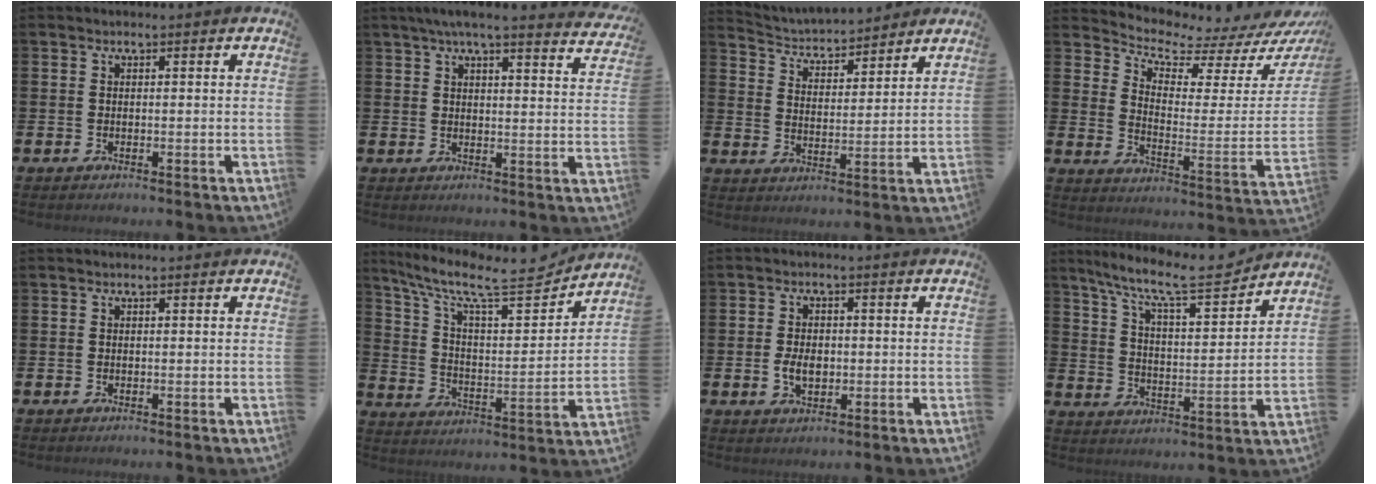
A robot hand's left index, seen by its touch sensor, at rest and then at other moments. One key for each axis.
{"total": 5.3, "fx": 4.7, "fy": 0.1, "fz": 2.3, "tx": -0.045, "ty": -0.021, "tz": 0.081}
{"total": 4.3, "fx": 4.2, "fy": 0.9, "fz": 0.3, "tx": -0.031, "ty": -0.036, "tz": 0.069}
{"total": 5.1, "fx": 4.8, "fy": 1.4, "fz": 1.1, "tx": -0.039, "ty": -0.065, "tz": 0.072}
{"total": 0.0}
{"total": 10.6, "fx": 8.8, "fy": 2.4, "fz": 5.4, "tx": -0.130, "ty": -0.061, "tz": 0.144}
{"total": 3.5, "fx": -0.4, "fy": 2.3, "fz": 2.6, "tx": -0.033, "ty": -0.001, "tz": -0.012}
{"total": 9.7, "fx": 8.5, "fy": 1.5, "fz": 4.3, "tx": -0.114, "ty": -0.055, "tz": 0.145}